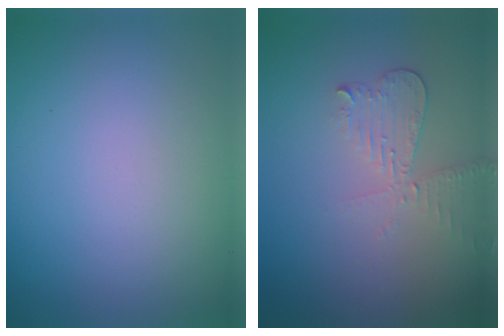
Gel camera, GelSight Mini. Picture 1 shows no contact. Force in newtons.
{"total": 2.4, "press": 2.4, "slide": 0.5}